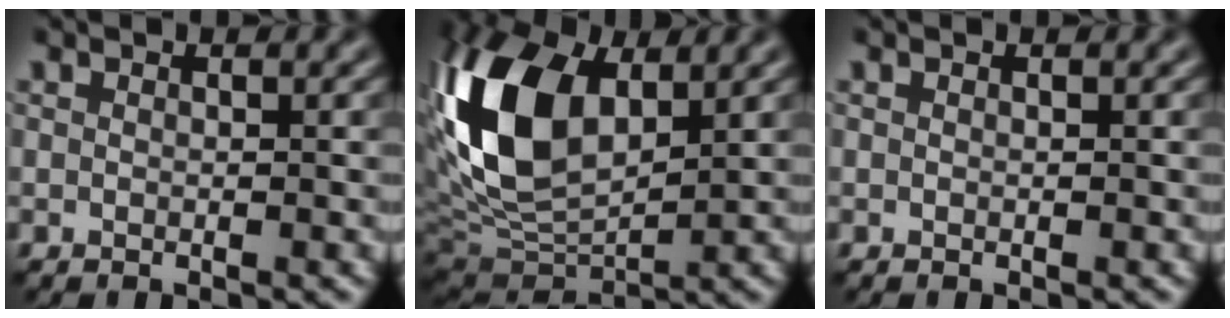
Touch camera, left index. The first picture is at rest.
{"total": 11.6, "force": [2.9, 6.9, 9.0], "torque": [-0.209, 0.013, 0.051]}
{"total": 0.0}